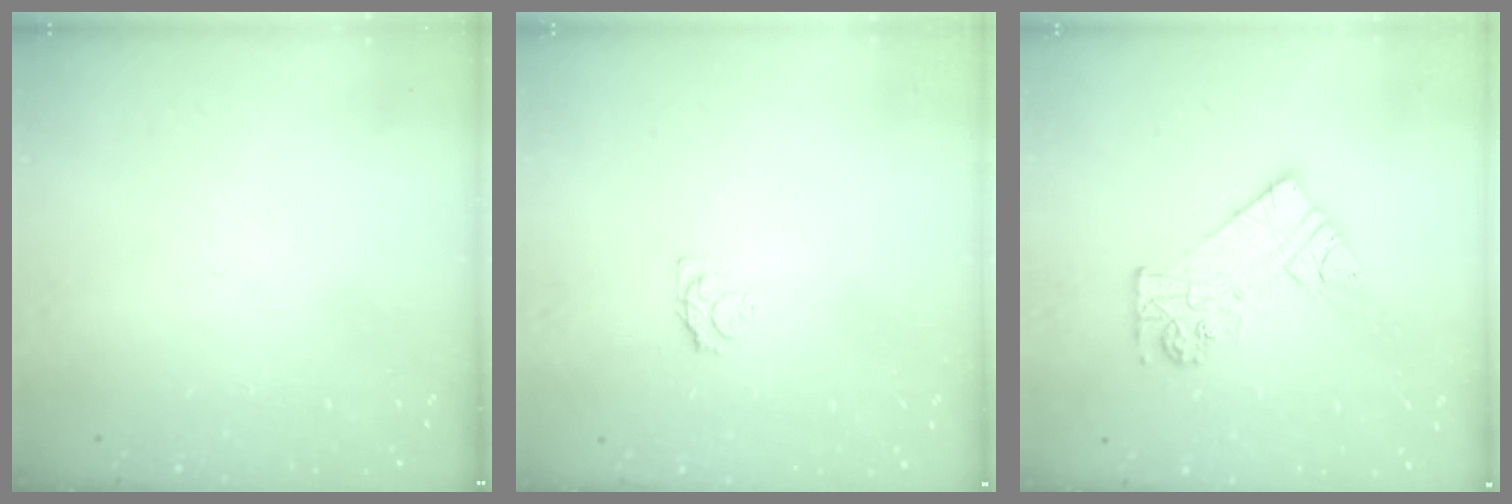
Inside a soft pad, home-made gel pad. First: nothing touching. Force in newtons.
{"total": 4.0, "press": 4.0, "slide": 0.4}
{"total": 11.2, "press": 11.2, "slide": 0.8}